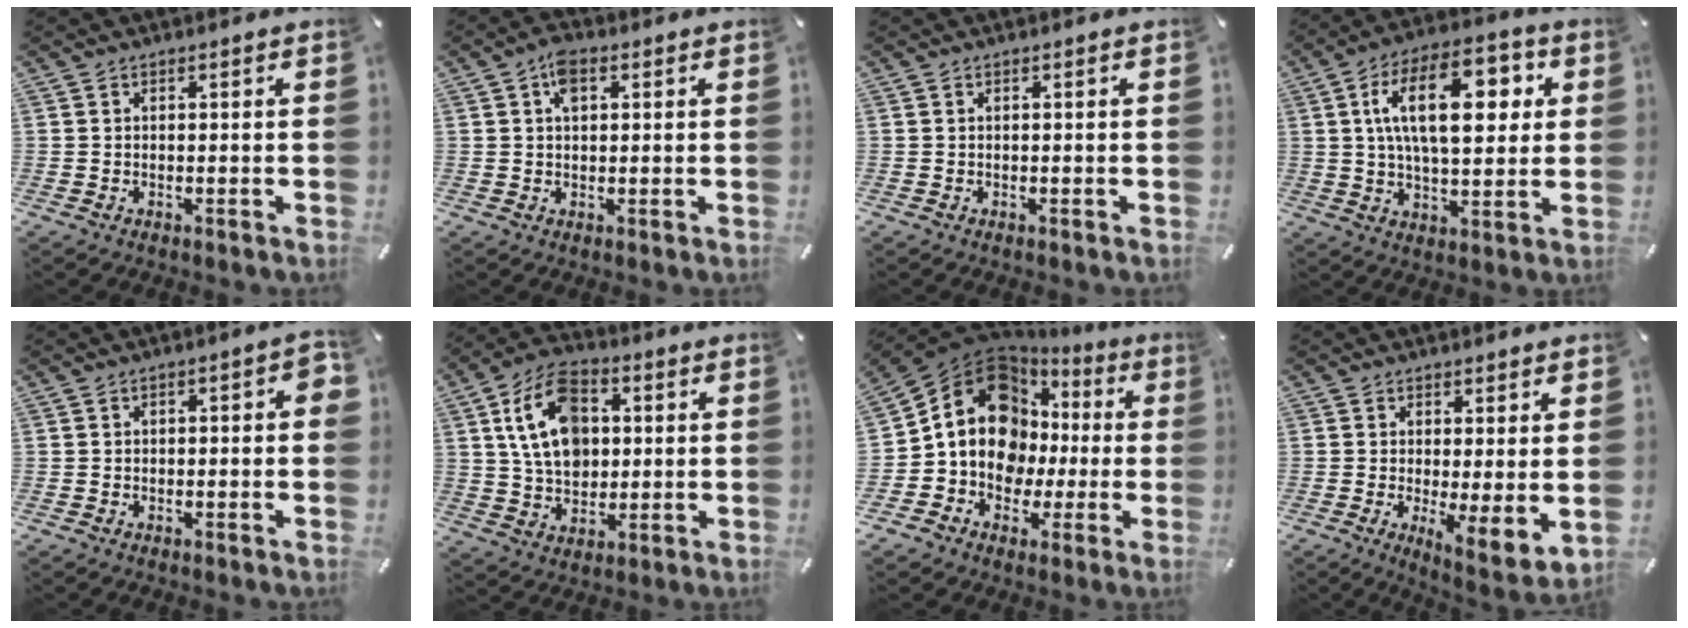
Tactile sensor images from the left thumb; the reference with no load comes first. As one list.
[{"total": 4.3, "force": [1.6, 2.7, 3.0], "torque": [-0.049, 0.001, 0.023]}, {"total": 0.0}, {"total": 18.5, "force": [5.0, 9.4, 15.1], "torque": [-0.252, 0.003, 0.077]}, {"total": 3.9, "force": [-0.6, 2.2, 3.1], "torque": [-0.030, 0.004, -0.015]}, {"total": 14.2, "force": [2.8, 10.3, 9.3], "torque": [-0.177, 0.009, 0.052]}, {"total": 14.9, "force": [2.4, 12.7, 7.4], "torque": [-0.146, -0.025, 0.045]}, {"total": 5.2, "force": [0.9, 1.2, 4.9], "torque": [-0.070, -0.028, 0.025]}]